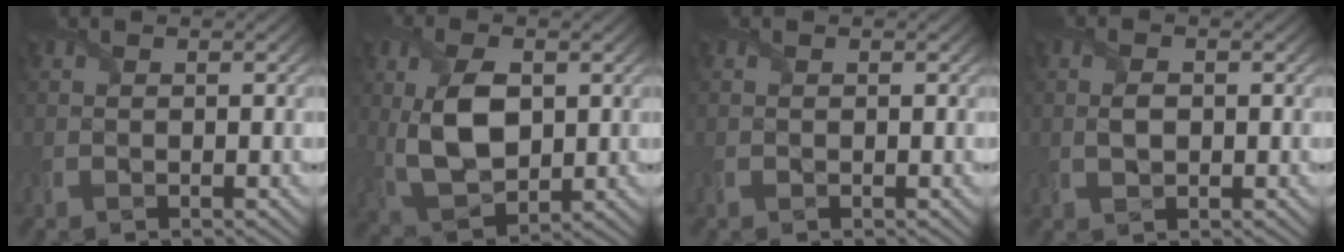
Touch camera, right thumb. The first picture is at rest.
{"total": 9.0, "force": [1.0, 5.2, 7.2], "torque": [-0.162, -0.003, 0.019]}
{"total": 0.0}
{"total": 2.1, "force": [0.0, 1.3, 1.6], "torque": [-0.037, -0.001, 0.001]}